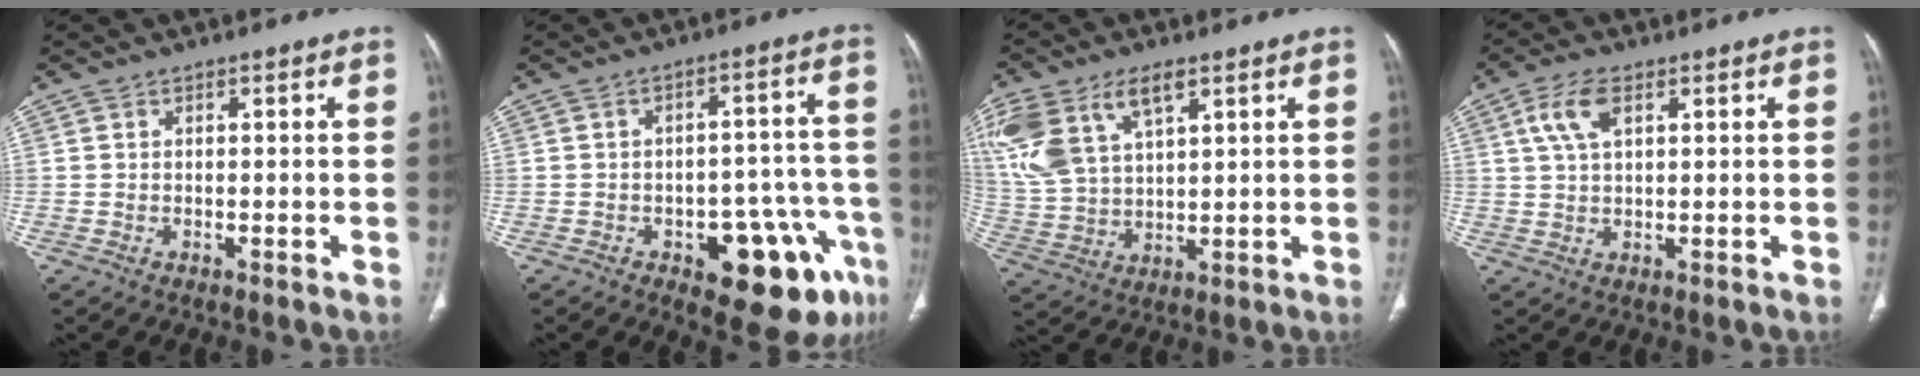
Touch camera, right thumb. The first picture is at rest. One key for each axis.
{"total": 15.5, "fx": -7.5, "fy": 6.8, "fz": 11.8, "tx": -0.092, "ty": 0.049, "tz": -0.085}
{"total": 16.0, "fx": 7.5, "fy": 8.6, "fz": 11.2, "tx": -0.244, "ty": -0.006, "tz": 0.152}
{"total": 5.9, "fx": 2.3, "fy": 2.8, "fz": 4.5, "tx": -0.097, "ty": 0.004, "tz": 0.048}